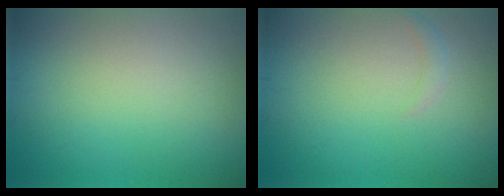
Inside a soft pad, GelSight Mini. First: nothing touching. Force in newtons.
{"total": 0.9, "press": 0.9, "slide": 0.2}